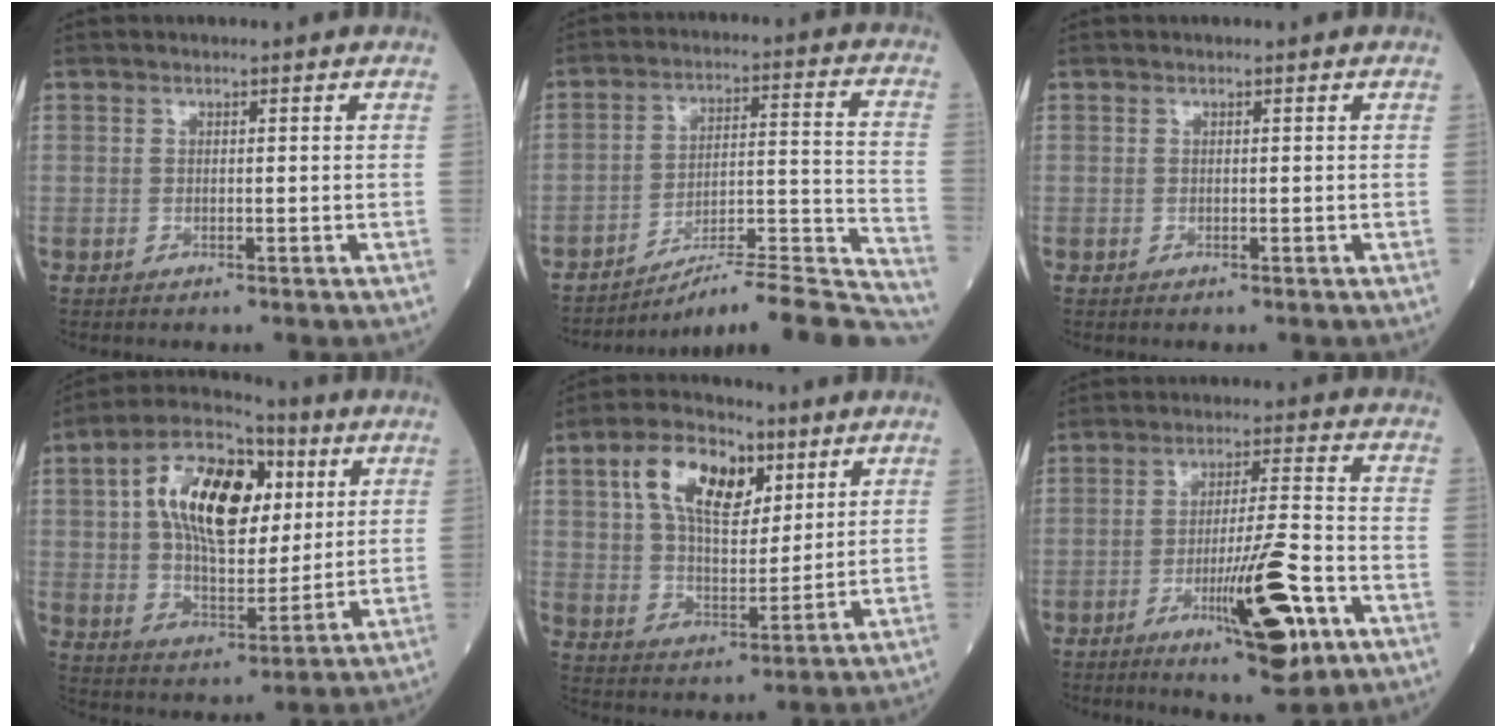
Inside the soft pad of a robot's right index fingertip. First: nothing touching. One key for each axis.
{"total": 21.3, "fx": -20.2, "fy": -0.3, "fz": 6.6, "tx": -0.050, "ty": 0.020, "tz": -0.289}
{"total": 0.0}
{"total": 18.0, "fx": 5.3, "fy": 8.7, "fz": 14.8, "tx": -0.273, "ty": 0.028, "tz": 0.087}
{"total": 12.5, "fx": 5.5, "fy": 6.2, "fz": 9.3, "tx": -0.179, "ty": 0.023, "tz": 0.101}
{"total": 12.6, "fx": -5.5, "fy": 1.3, "fz": 11.2, "tx": -0.180, "ty": -0.012, "tz": -0.084}